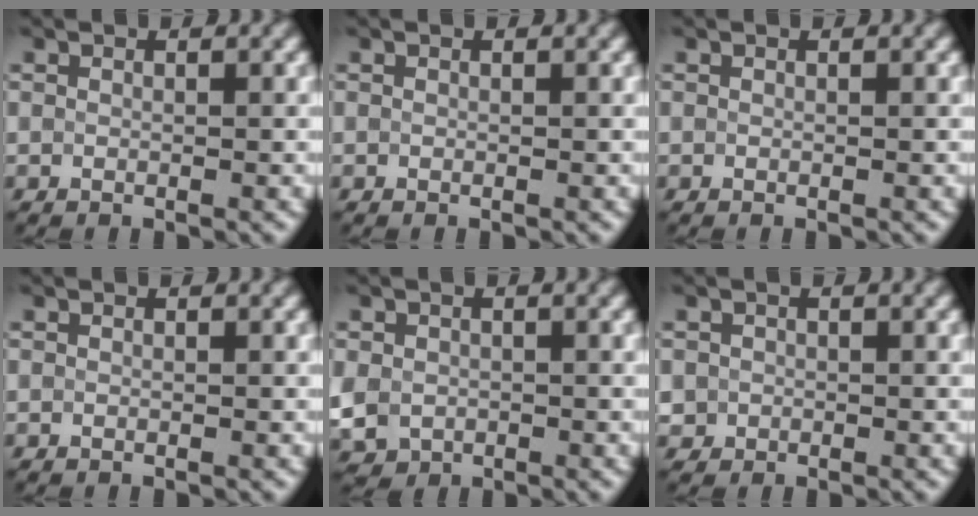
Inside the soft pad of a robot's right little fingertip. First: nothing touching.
{"total": 0.0}
{"total": 0.0}
{"total": 0.0}
{"total": 3.3, "force": [-0.4, 3.0, 1.5], "torque": [-0.034, -0.005, -0.006]}
{"total": 1.1, "force": [0.0, 1.1, 0.0], "torque": [0.011, 0.000, -0.002]}